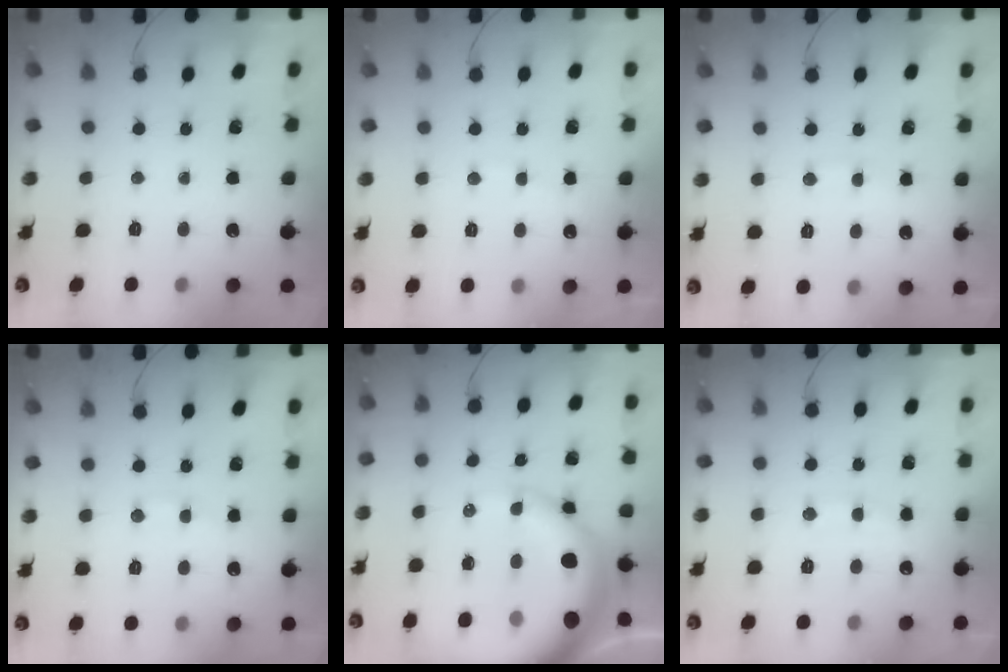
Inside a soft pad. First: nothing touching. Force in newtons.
{"total": 6.3, "press": 6.2, "slide": 1.0}
{"total": 7.0, "press": 6.9, "slide": 1.3}
{"total": 7.7, "press": 7.6, "slide": 1.3}
{"total": 17.8, "press": 17.5, "slide": 3.3}
{"total": 10.3, "press": 10.2, "slide": 1.2}